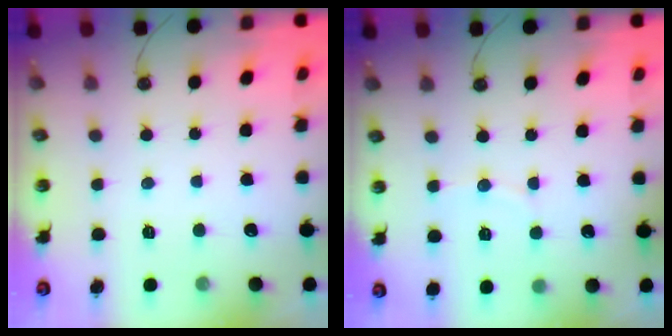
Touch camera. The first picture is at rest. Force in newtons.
{"total": 4.3, "press": 4.2, "slide": 1.0}